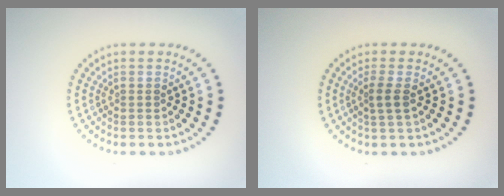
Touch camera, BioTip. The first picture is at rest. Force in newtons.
{"total": 1.5, "press": 1.2, "slide": 0.9}